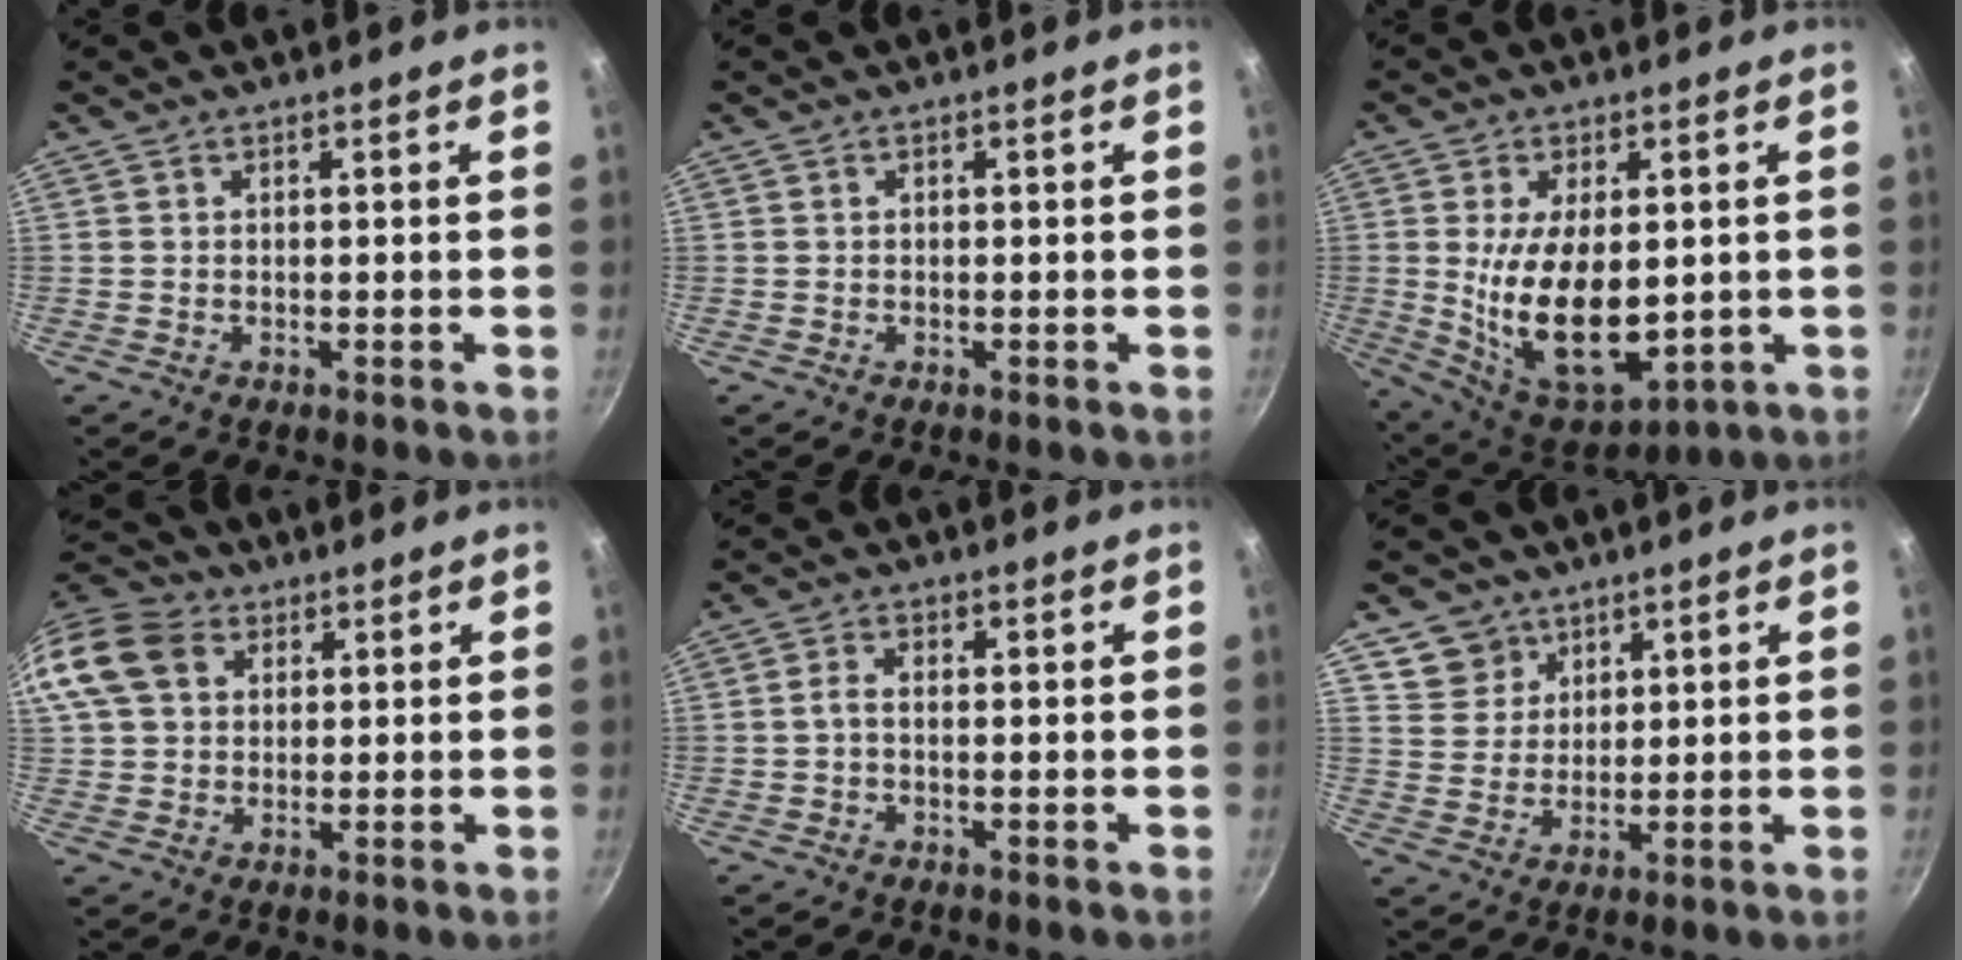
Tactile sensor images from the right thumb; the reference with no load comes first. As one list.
[{"total": 0.0}, {"total": 17.6, "force": [-0.3, 9.7, 14.6], "torque": [-0.237, -0.022, 0.018]}, {"total": 14.8, "force": [4.6, 11.6, 8.1], "torque": [-0.166, 0.024, 0.071]}, {"total": 2.2, "force": [-0.2, 1.3, 1.8], "torque": [-0.038, 0.012, -0.009]}, {"total": 6.1, "force": [3.8, 4.7, 0.6], "torque": [0.017, -0.008, 0.073]}]